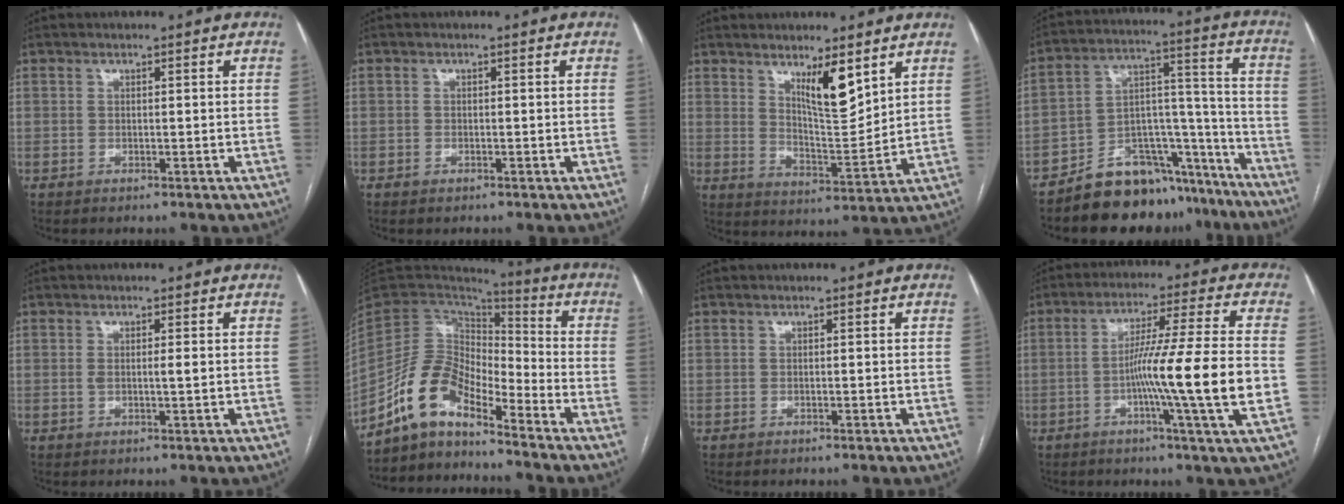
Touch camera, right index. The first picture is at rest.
{"total": 0.6, "force": [-0.4, 0.4, 0.1], "torque": [-0.005, 0.002, -0.006]}
{"total": 7.9, "force": [4.8, 1.5, 6.0], "torque": [-0.106, -0.016, 0.087]}
{"total": 16.2, "force": [-13.4, 7.0, 5.8], "torque": [-0.061, 0.069, -0.210]}
{"total": 1.7, "force": [0.1, 0.2, 1.7], "torque": [-0.033, 0.000, 0.002]}
{"total": 10.3, "force": [-8.0, 3.6, 5.4], "torque": [-0.114, 0.037, -0.151]}
{"total": 0.0}
{"total": 14.3, "force": [-2.8, -2.0, 13.9], "torque": [-0.232, -0.007, -0.055]}